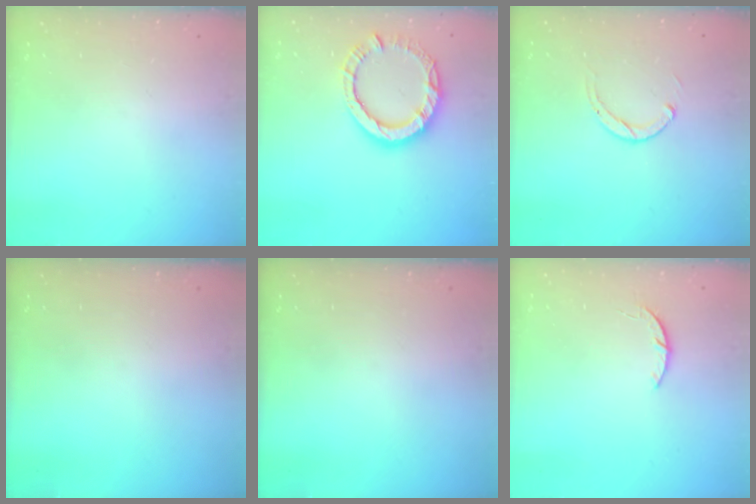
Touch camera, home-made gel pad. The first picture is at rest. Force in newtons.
{"total": 11.7, "press": 11.6, "slide": 1.4}
{"total": 2.5, "press": 2.5, "slide": 0.3}
{"total": 0.0}
{"total": 0.0}
{"total": 3.2, "press": 3.2, "slide": 0.4}